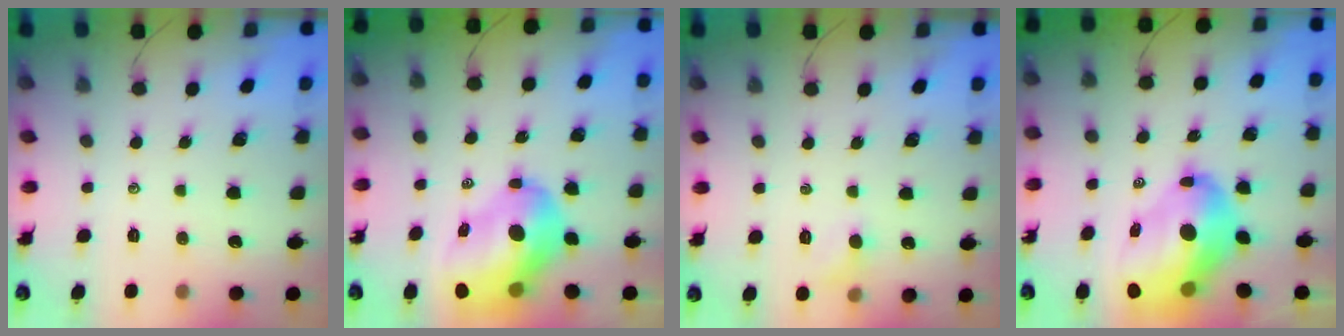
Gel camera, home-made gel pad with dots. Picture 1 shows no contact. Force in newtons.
{"total": 15.9, "press": 15.1, "slide": 4.7}
{"total": 5.4, "press": 5.1, "slide": 1.5}
{"total": 16.9, "press": 16.3, "slide": 4.6}